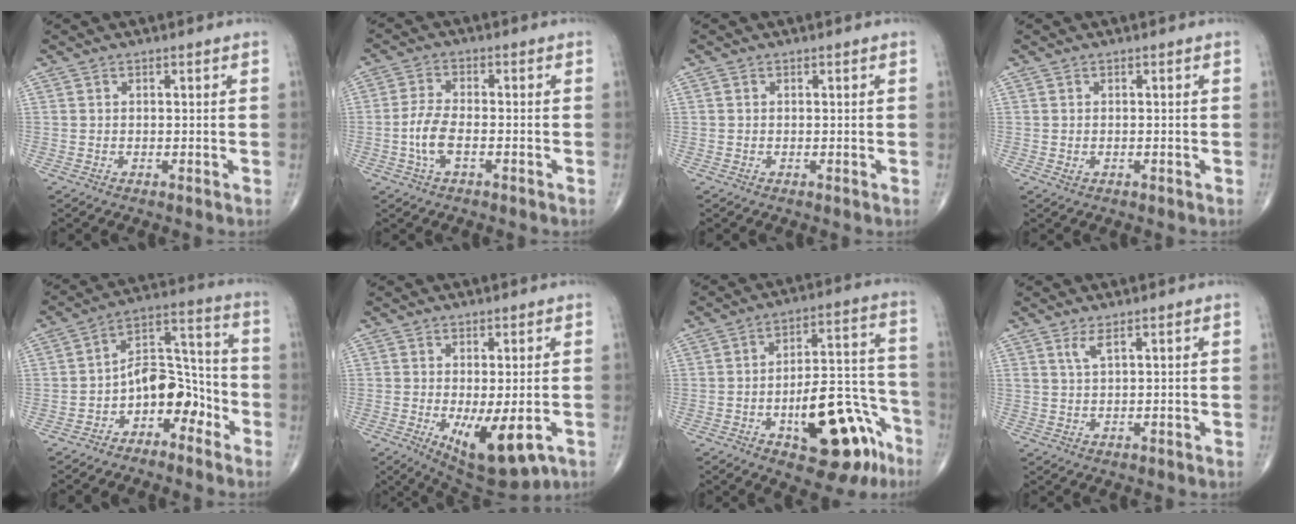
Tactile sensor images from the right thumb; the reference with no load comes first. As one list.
[{"total": 5.5, "force": [-1.7, 2.4, 4.6], "torque": [-0.103, 0.015, -0.034]}, {"total": 0.0}, {"total": 0.6, "force": [-0.2, 0.4, 0.4], "torque": [-0.010, 0.004, 0.001]}, {"total": 10.6, "force": [-4.9, 6.6, 6.7], "torque": [-0.069, 0.073, -0.089]}, {"total": 10.7, "force": [-3.3, 3.9, 9.4], "torque": [-0.139, -0.016, -0.034]}, {"total": 19.5, "force": [-8.8, 8.5, 15.1], "torque": [-0.169, 0.070, -0.110]}, {"total": 2.1, "force": [1.2, 0.3, 1.7], "torque": [-0.042, -0.006, 0.030]}]